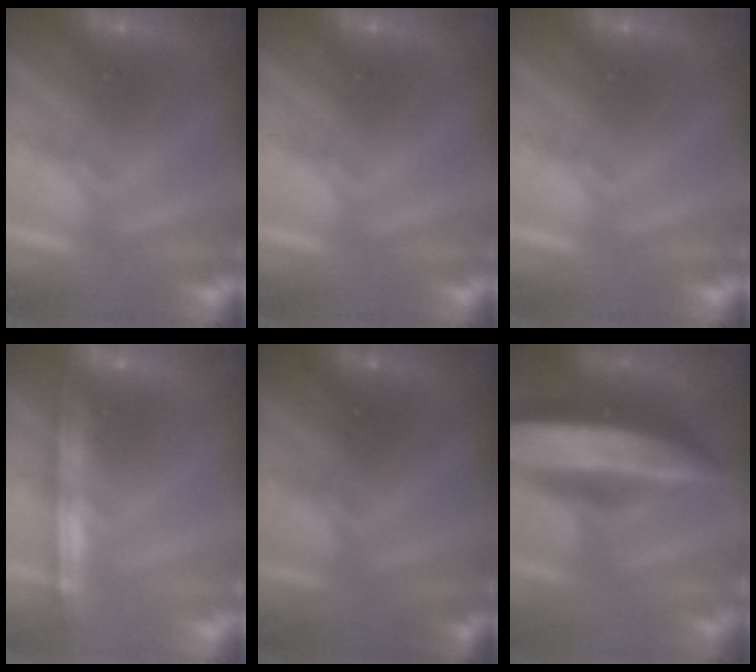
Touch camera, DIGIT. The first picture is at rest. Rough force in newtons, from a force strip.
{"total": 0.0}
{"total": 0.0}
{"total": 1.1}
{"total": 1.6}
{"total": 7.7}